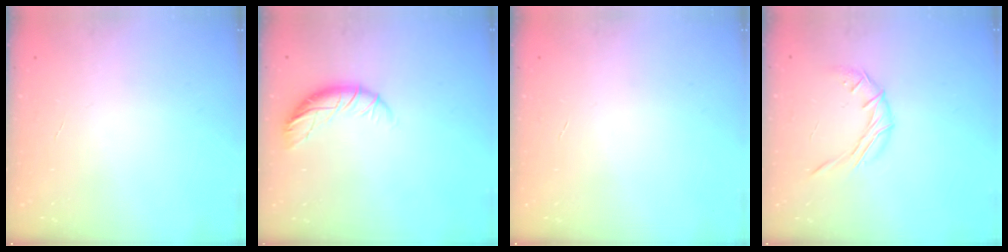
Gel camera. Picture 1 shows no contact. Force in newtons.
{"total": 9.3, "press": 9.2, "slide": 1.7}
{"total": 0.0}
{"total": 8.1, "press": 8.1, "slide": 0.1}